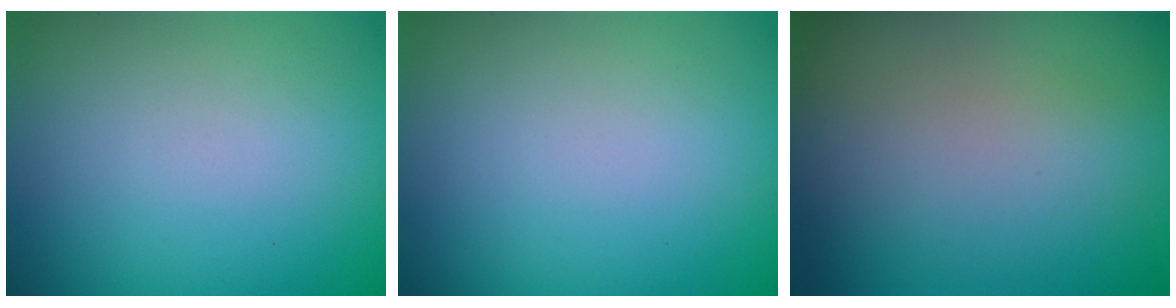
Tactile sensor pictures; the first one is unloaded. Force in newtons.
{"total": 0.0}
{"total": 0.0}